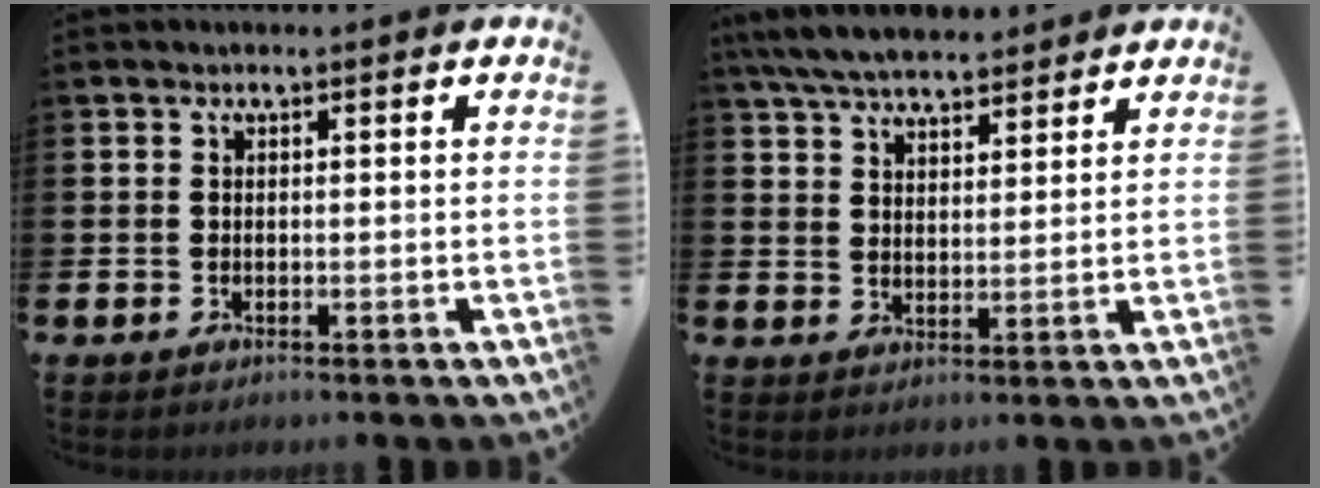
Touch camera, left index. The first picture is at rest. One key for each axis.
{"total": 6.5, "fx": 6.1, "fy": 1.3, "fz": 1.7, "tx": -0.059, "ty": -0.020, "tz": 0.114}